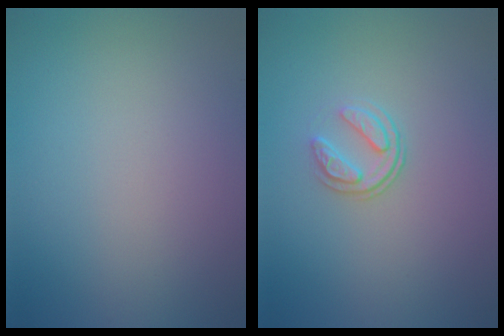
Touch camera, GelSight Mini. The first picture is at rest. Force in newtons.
{"total": 1.9, "press": 1.3, "slide": 1.4}